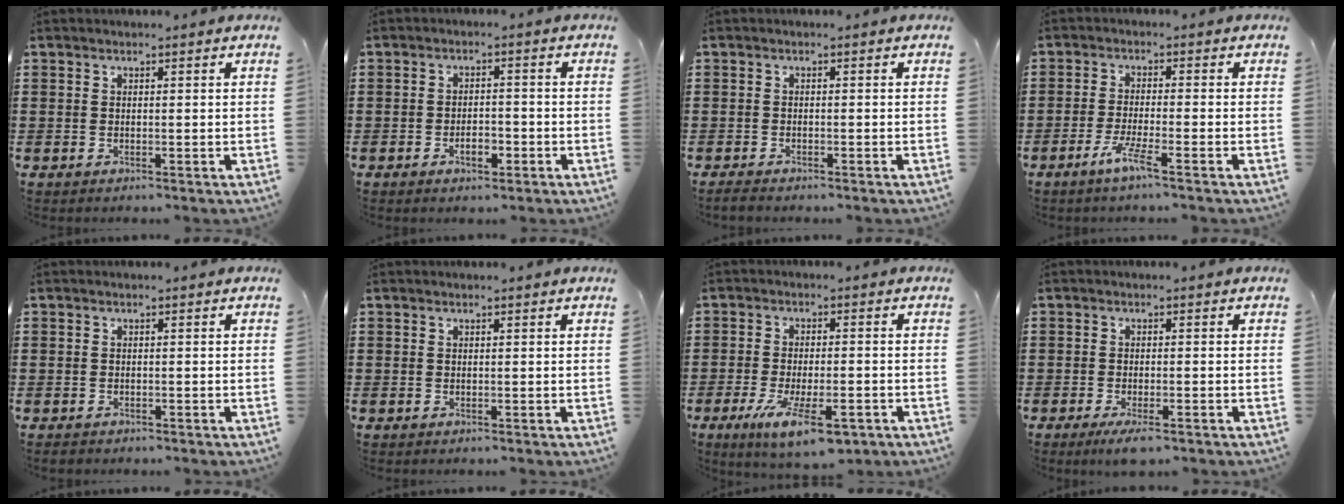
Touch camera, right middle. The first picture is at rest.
{"total": 3.4, "force": [-1.7, 1.5, 2.5], "torque": [-0.036, 0.002, -0.034]}
{"total": 0.9, "force": [-0.9, 0.1, 0.2], "torque": [-0.007, -0.003, -0.017]}
{"total": 4.3, "force": [-2.7, 0.1, 3.3], "torque": [-0.075, -0.010, -0.053]}
{"total": 0.6, "force": [-0.5, 0.2, 0.1], "torque": [-0.003, -0.003, -0.010]}
{"total": 0.0}
{"total": 8.3, "force": [-4.3, 2.8, 6.5], "torque": [-0.126, -0.004, -0.075]}
{"total": 2.5, "force": [-1.8, 0.4, 1.7], "torque": [-0.035, -0.003, -0.033]}